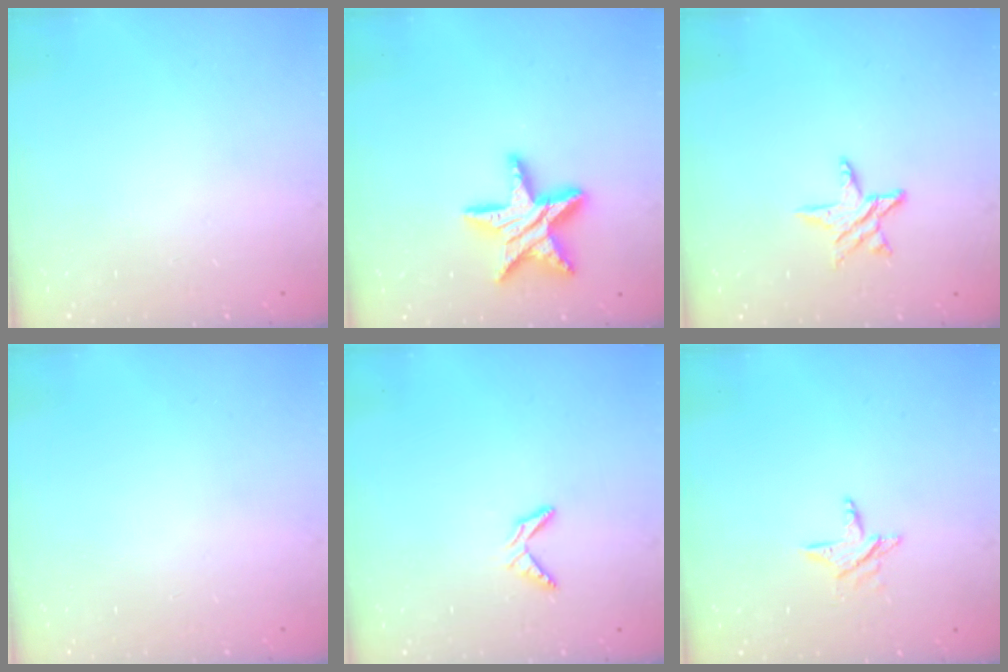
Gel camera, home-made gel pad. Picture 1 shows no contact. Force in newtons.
{"total": 16.0, "press": 16.0, "slide": 1.4}
{"total": 7.9, "press": 7.9, "slide": 0.6}
{"total": 0.0}
{"total": 3.9, "press": 3.9, "slide": 0.3}
{"total": 4.5, "press": 4.5, "slide": 0.4}